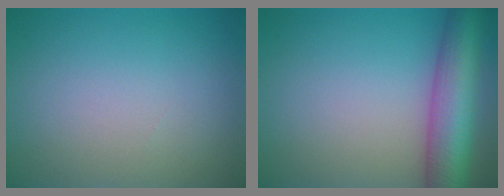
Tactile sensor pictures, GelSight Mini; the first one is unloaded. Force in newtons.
{"total": 8.3, "press": 8.3, "slide": 0.5}